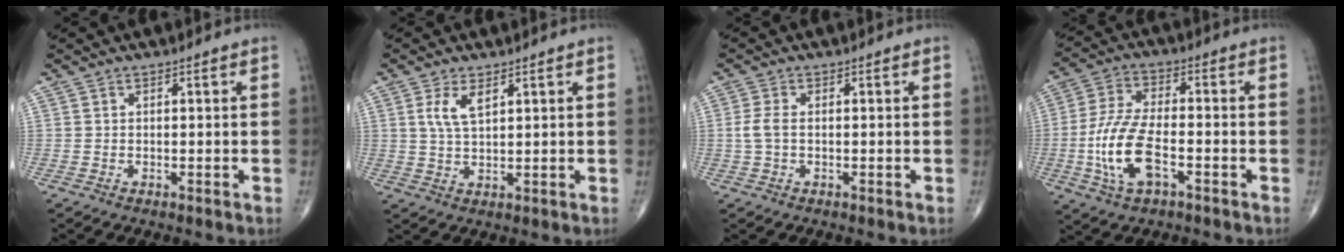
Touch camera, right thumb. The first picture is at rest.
{"total": 4.5, "force": [2.0, 1.9, 3.6], "torque": [-0.071, -0.005, 0.043]}
{"total": 2.7, "force": [-0.1, 1.5, 2.3], "torque": [-0.061, 0.004, -0.005]}
{"total": 12.0, "force": [-3.5, 5.2, 10.2], "torque": [-0.219, 0.017, -0.069]}